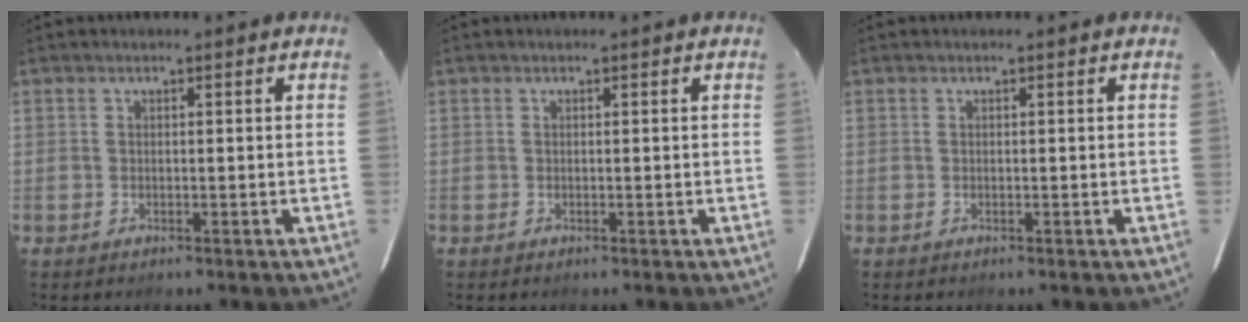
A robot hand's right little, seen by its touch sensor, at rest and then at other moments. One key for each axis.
{"total": 0.0}
{"total": 0.0}